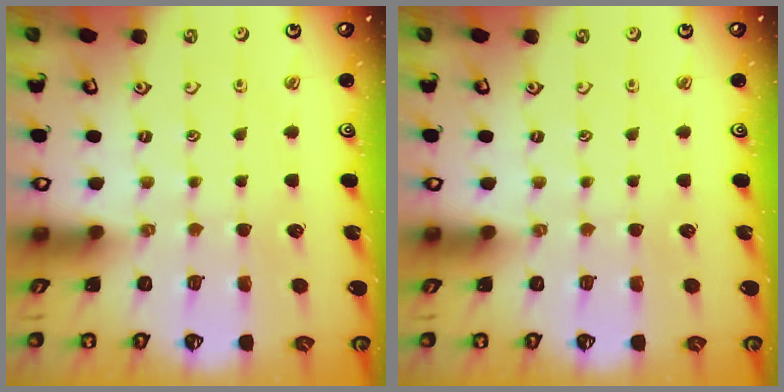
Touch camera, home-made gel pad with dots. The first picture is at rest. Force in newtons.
{"total": 0.0}